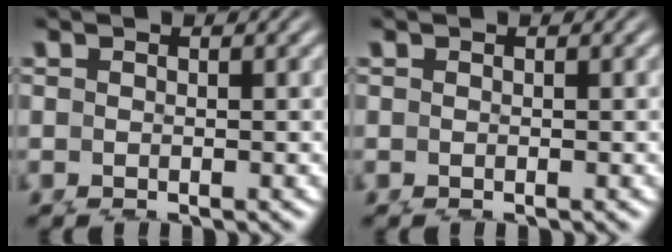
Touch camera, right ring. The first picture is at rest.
{"total": 0.0}